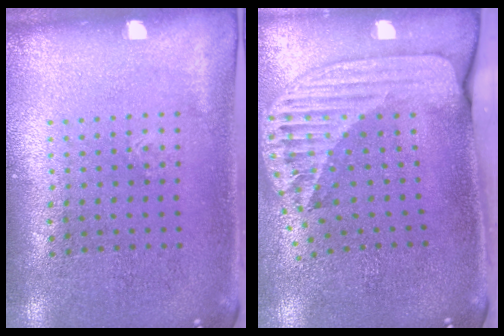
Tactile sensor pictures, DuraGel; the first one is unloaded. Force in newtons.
{"total": 2.6, "press": 1.8, "slide": 1.8}